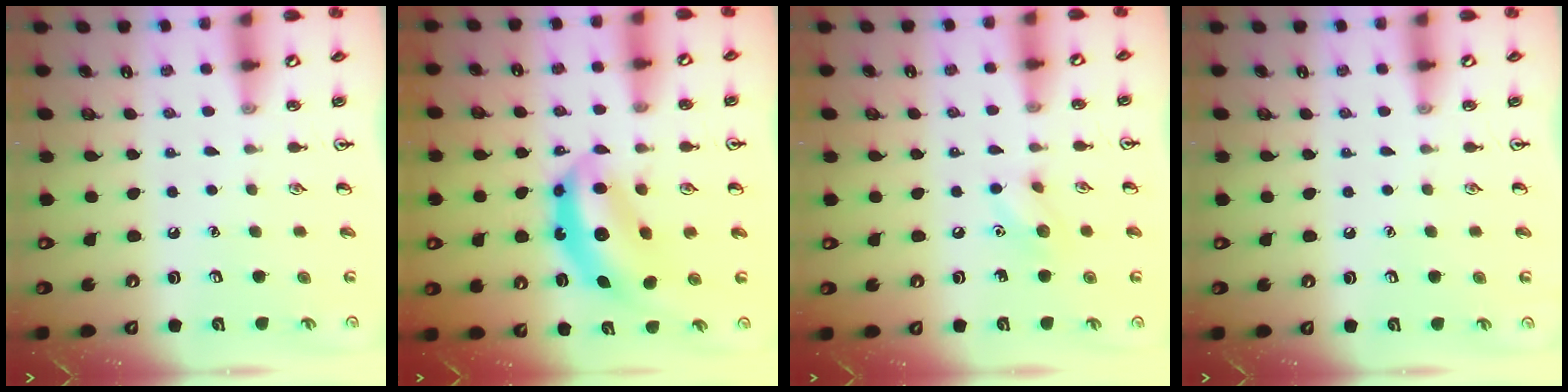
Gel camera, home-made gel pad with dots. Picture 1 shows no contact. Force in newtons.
{"total": 9.4, "press": 9.0, "slide": 3.0}
{"total": 6.8, "press": 6.7, "slide": 0.8}
{"total": 0.0}